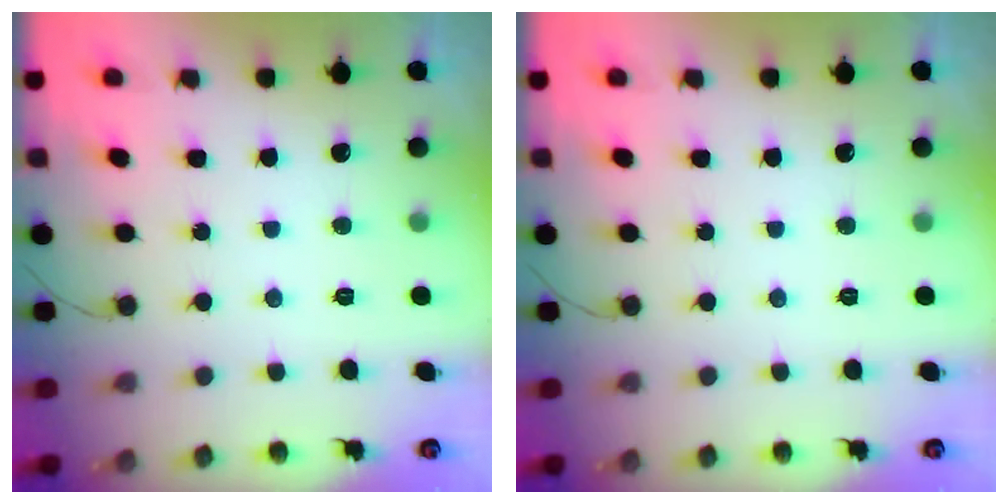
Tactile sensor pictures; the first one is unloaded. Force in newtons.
{"total": 0.0}